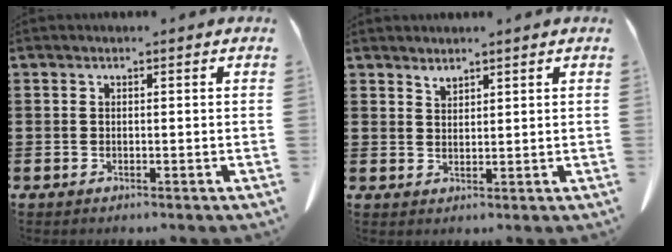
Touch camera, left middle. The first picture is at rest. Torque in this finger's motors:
{"motor_torque": [0.50, 0.38, 0.00, 0.01]}